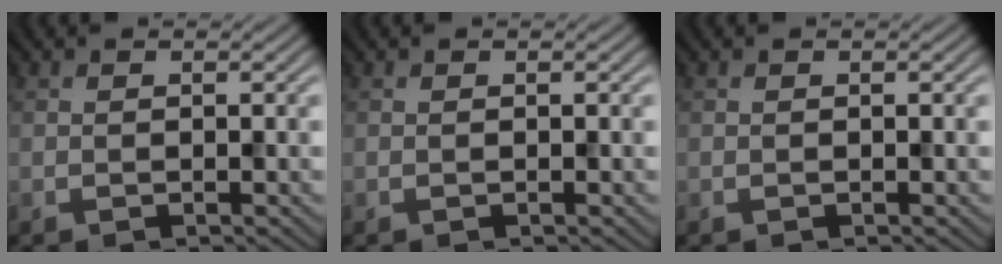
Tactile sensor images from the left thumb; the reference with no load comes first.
{"total": 0.0}
{"total": 0.0}